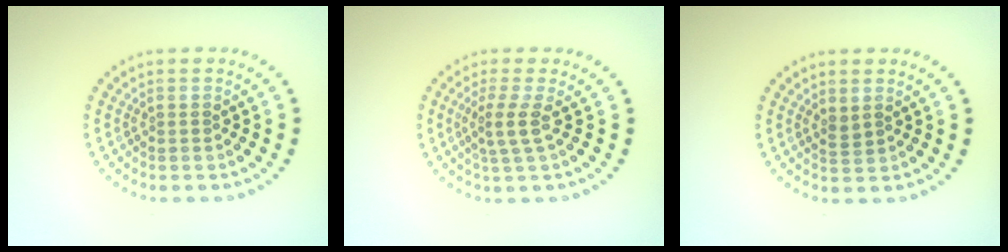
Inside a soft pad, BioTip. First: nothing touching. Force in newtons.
{"total": 2.1, "press": 1.6, "slide": 1.4}
{"total": 0.9, "press": 0.7, "slide": 0.5}